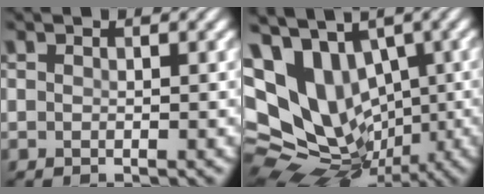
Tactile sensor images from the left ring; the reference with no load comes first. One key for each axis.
{"total": 15.2, "fx": 2.2, "fy": 11.8, "fz": 9.4, "tx": -0.173, "ty": 0.001, "tz": 0.033}